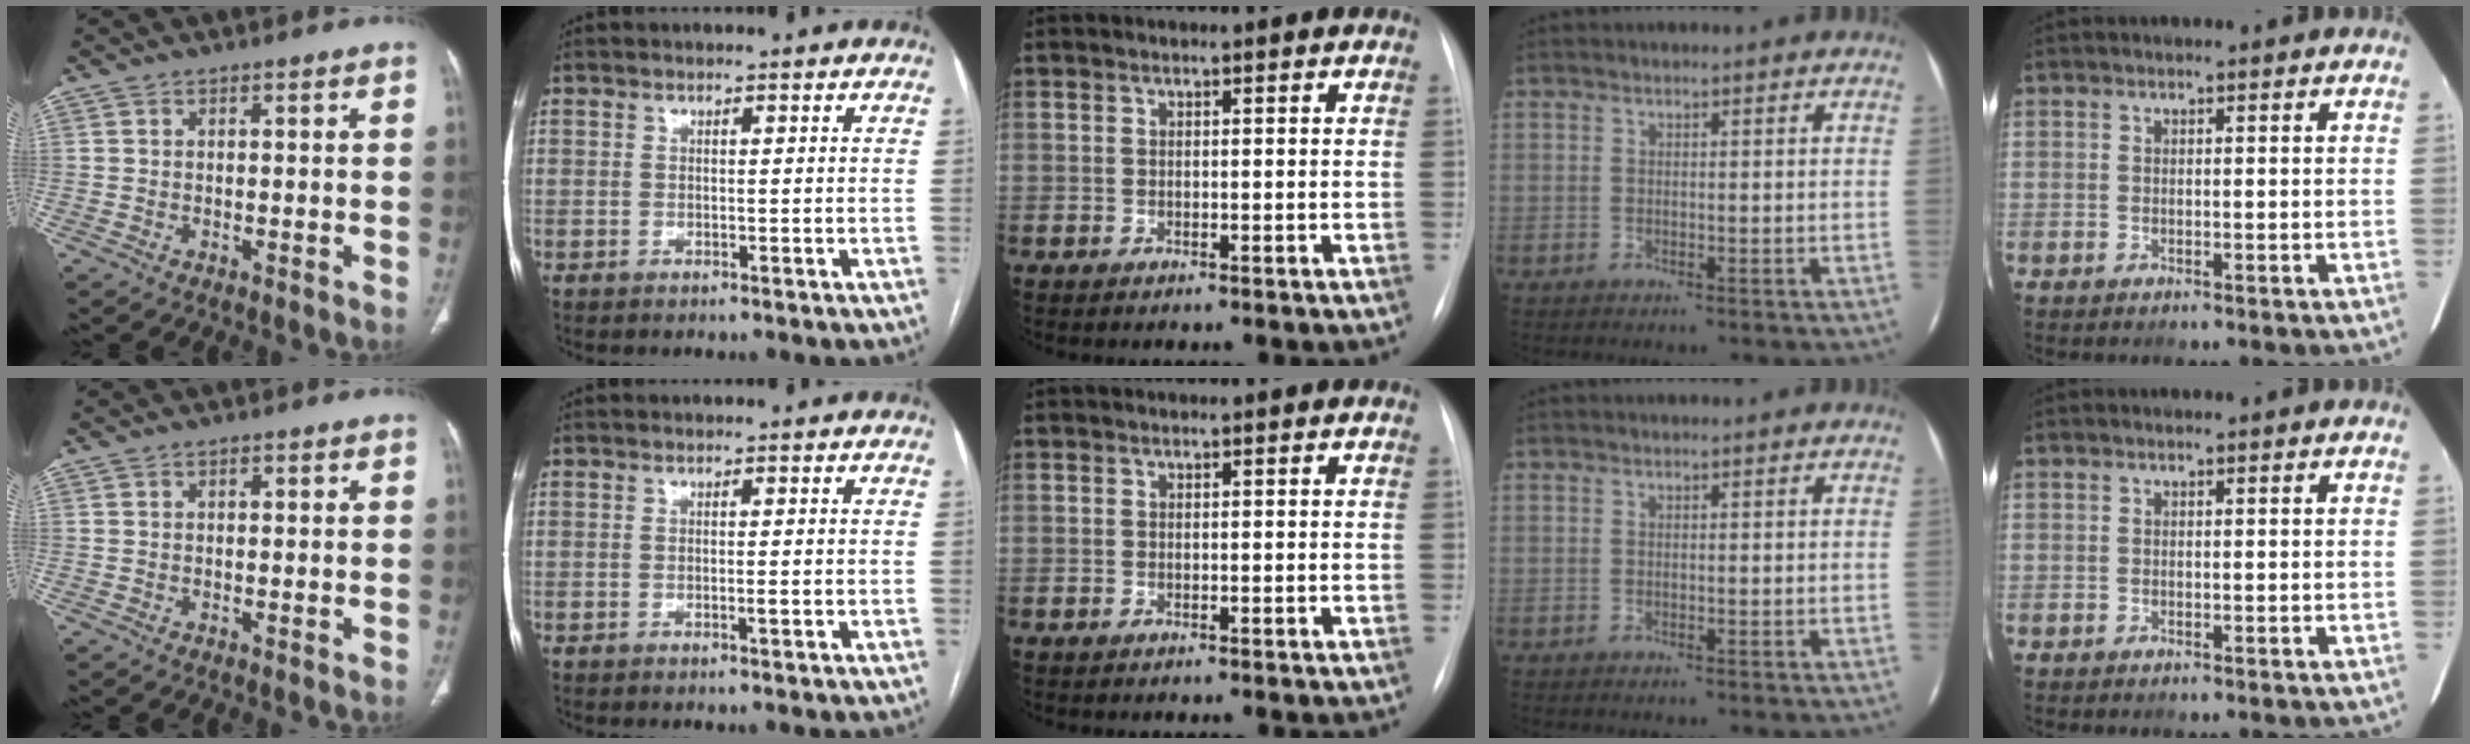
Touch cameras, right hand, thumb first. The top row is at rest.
{"thumb": {"total": 1.0, "force": [0.4, 0.6, 0.8], "torque": [-0.012, 0.001, 0.006]}, "index": {"total": 1.2, "force": [-0.3, -0.1, 1.1], "torque": [-0.020, -0.003, -0.003]}}